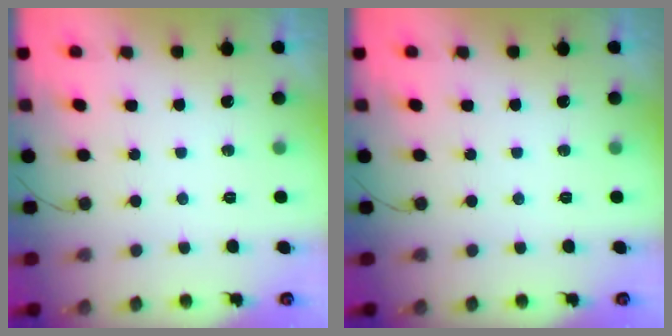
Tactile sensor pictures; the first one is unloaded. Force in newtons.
{"total": 0.0}